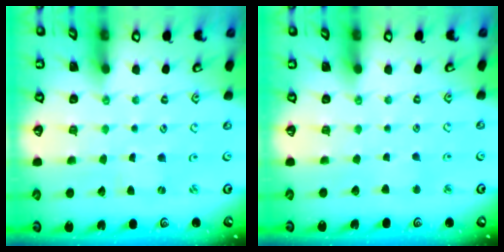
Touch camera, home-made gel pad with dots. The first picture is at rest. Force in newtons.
{"total": 2.0, "press": 2.0, "slide": 0.4}